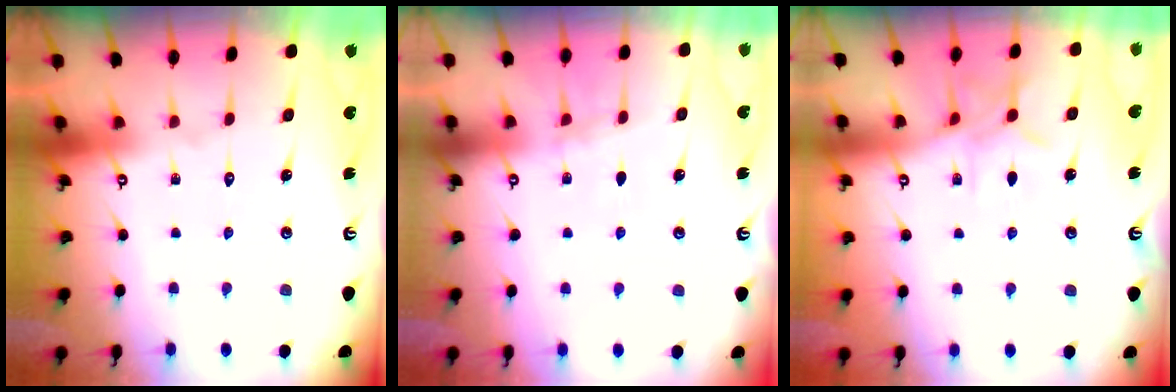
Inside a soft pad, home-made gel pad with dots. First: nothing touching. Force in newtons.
{"total": 3.7, "press": 3.4, "slide": 1.3}
{"total": 6.5, "press": 6.4, "slide": 0.7}